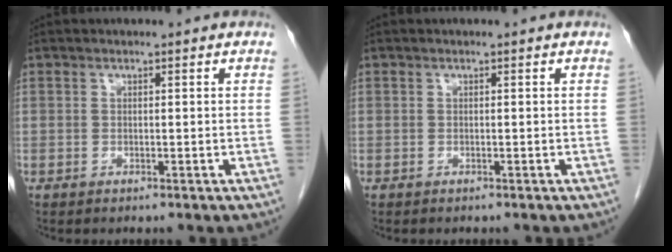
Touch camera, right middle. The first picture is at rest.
{"total": 1.1, "force": [-0.9, 0.3, 0.3], "torque": [-0.010, -0.002, -0.013]}